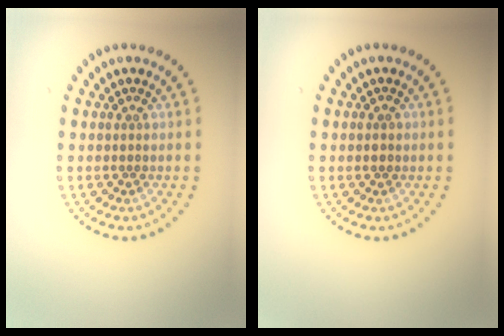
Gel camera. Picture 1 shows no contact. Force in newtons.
{"total": 1.2, "press": 1.2, "slide": 0.2}